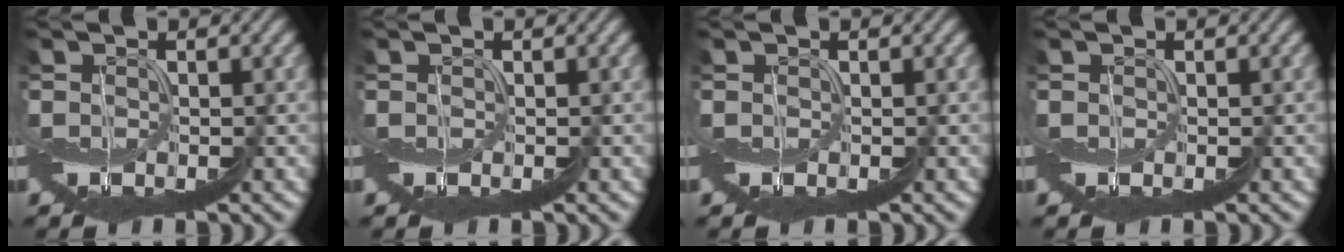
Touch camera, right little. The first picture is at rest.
{"total": 0.0}
{"total": 0.0}
{"total": 0.0}